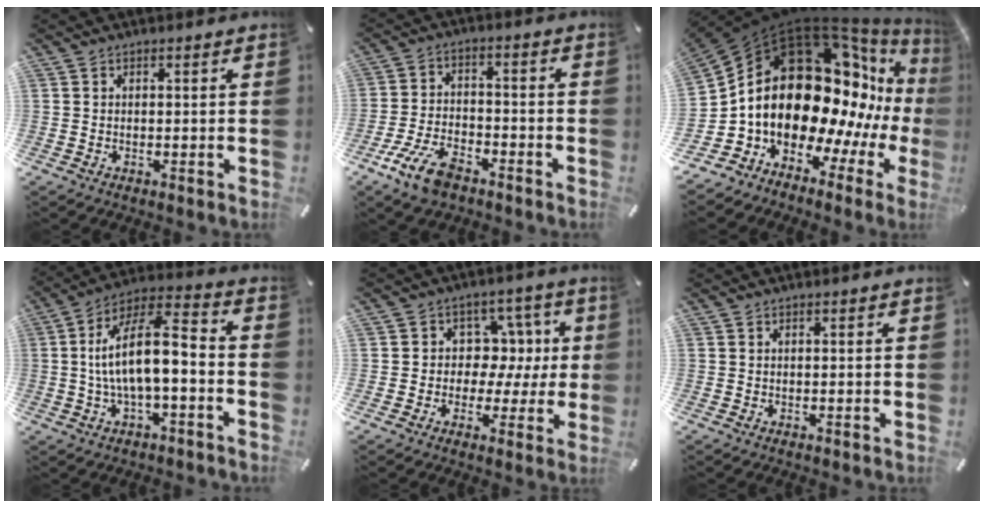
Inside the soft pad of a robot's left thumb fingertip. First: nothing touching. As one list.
[{"total": 10.7, "force": [-6.8, 5.3, 6.3], "torque": [-0.130, 0.030, -0.127]}, {"total": 25.3, "force": [4.2, 16.5, 18.7], "torque": [-0.315, -0.090, 0.106]}, {"total": 14.9, "force": [-1.1, 6.0, 13.6], "torque": [-0.243, -0.003, -0.022]}, {"total": 9.1, "force": [0.5, 8.5, 3.3], "torque": [-0.043, -0.003, 0.014]}, {"total": 0.0}]